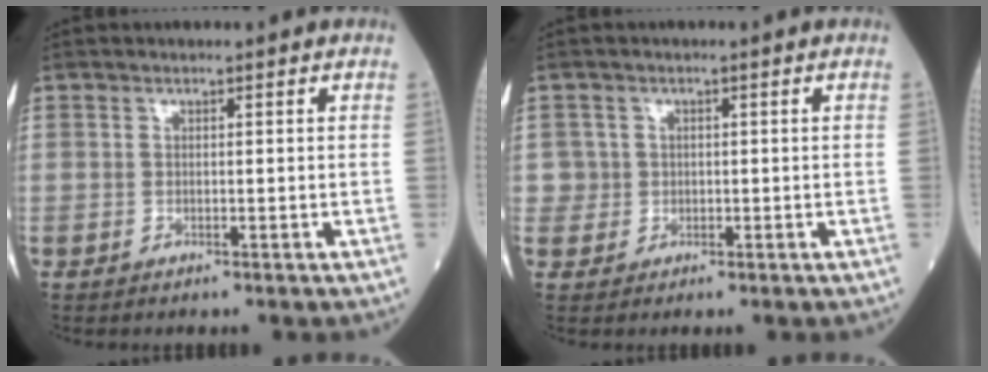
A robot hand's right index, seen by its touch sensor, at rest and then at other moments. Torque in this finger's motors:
{"motor_torque": [0.34, -0.24, 0.11, 0.06]}